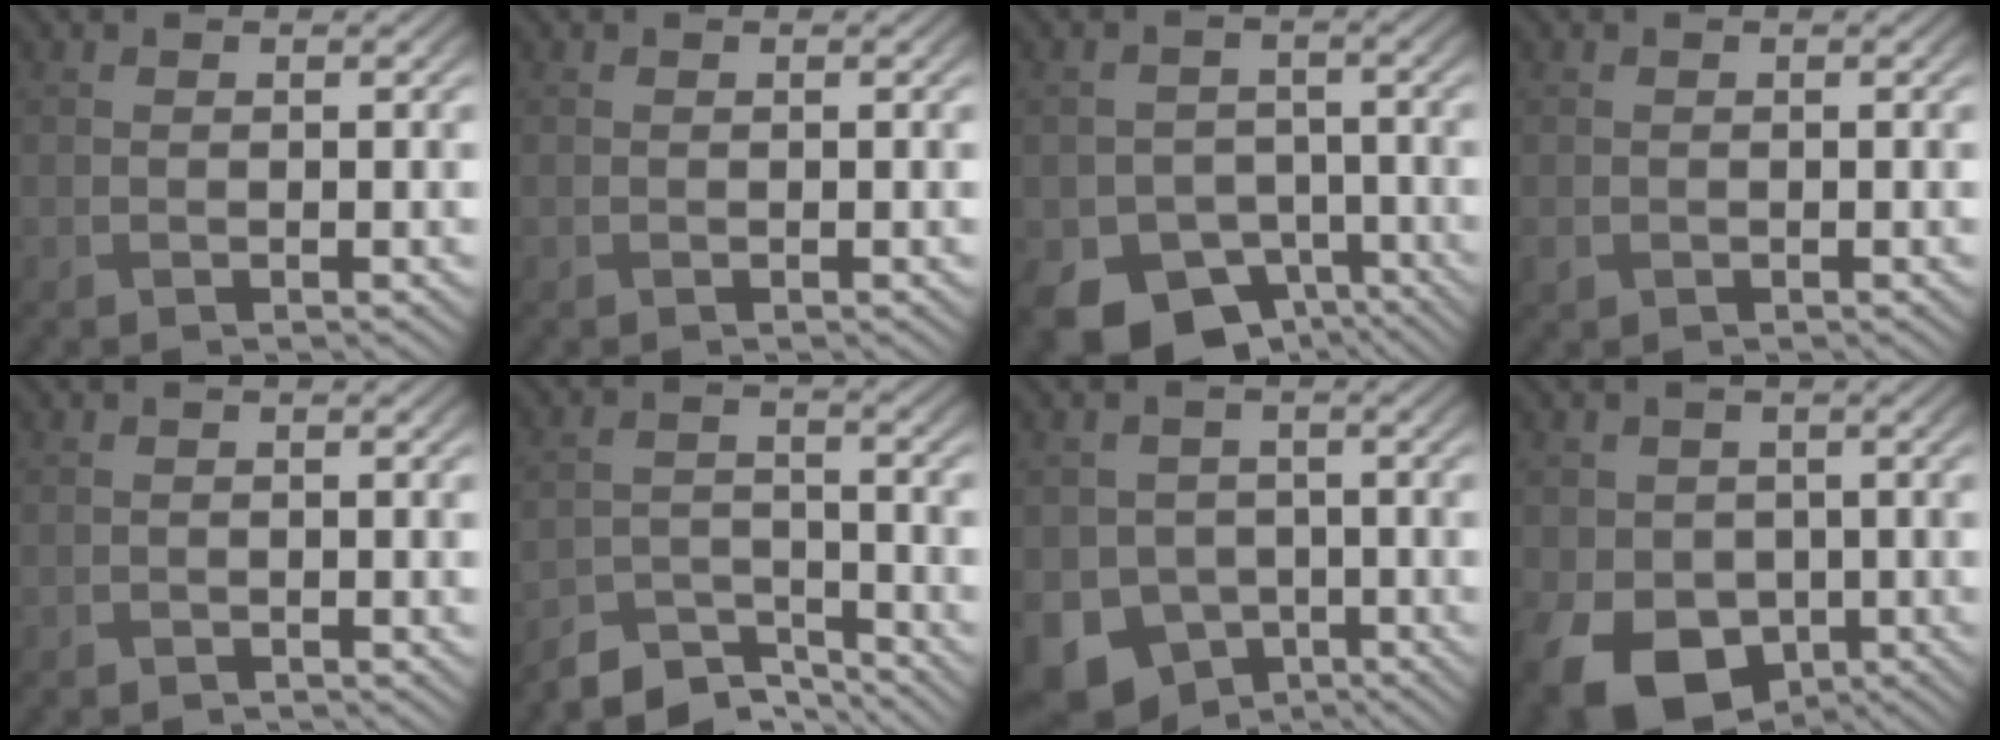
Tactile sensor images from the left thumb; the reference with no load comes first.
{"total": 0.0}
{"total": 10.5, "force": [-6.5, 7.1, 4.3], "torque": [-0.076, -0.027, -0.101]}
{"total": 0.9, "force": [-0.5, 0.7, 0.3], "torque": [-0.009, -0.007, -0.011]}
{"total": 0.8, "force": [-0.7, 0.2, 0.0], "torque": [-0.002, -0.003, -0.013]}
{"total": 6.1, "force": [-5.7, 1.6, 1.6], "torque": [-0.034, -0.007, -0.107]}
{"total": 10.1, "force": [-5.0, 8.1, 3.4], "torque": [-0.078, -0.037, -0.096]}
{"total": 10.8, "force": [-4.5, 8.0, 5.6], "torque": [-0.117, -0.048, -0.074]}